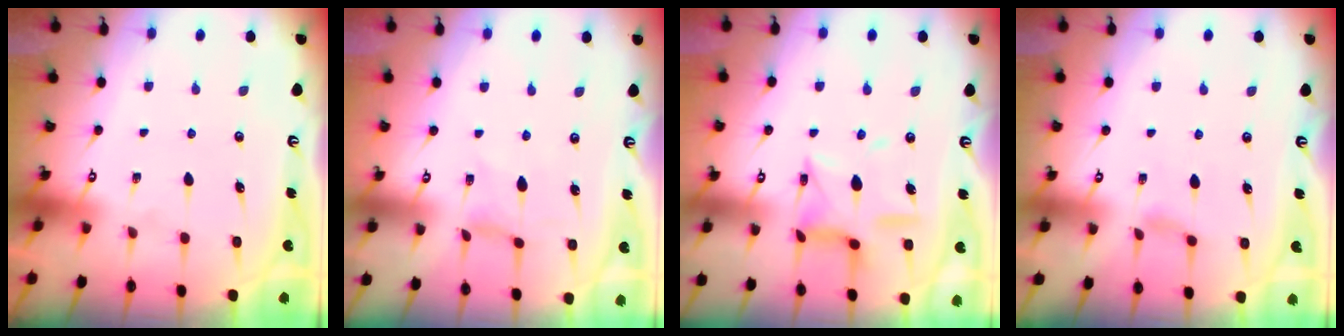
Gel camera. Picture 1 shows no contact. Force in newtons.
{"total": 0.0}
{"total": 12.0, "press": 12.0, "slide": 0.8}
{"total": 3.3, "press": 3.2, "slide": 0.6}